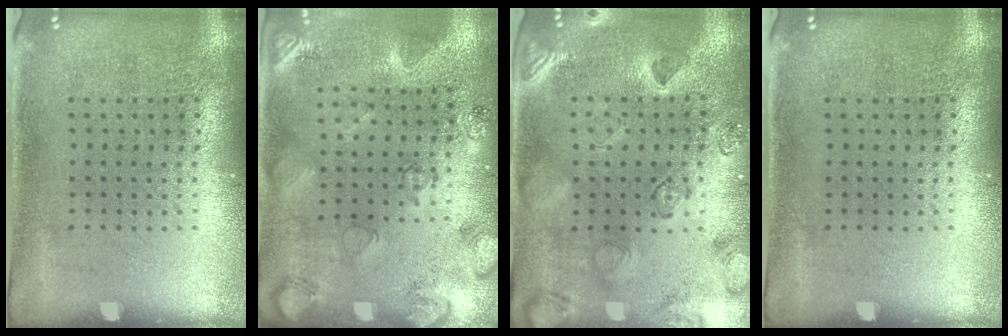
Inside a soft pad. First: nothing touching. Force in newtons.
{"total": 2.2, "press": 1.9, "slide": 1.1}
{"total": 2.3, "press": 2.1, "slide": 0.8}
{"total": 0.0}